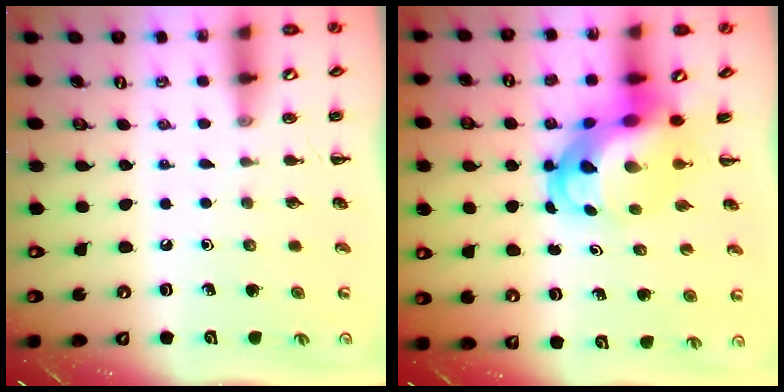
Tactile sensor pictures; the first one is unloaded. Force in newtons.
{"total": 7.8, "press": 7.5, "slide": 2.1}